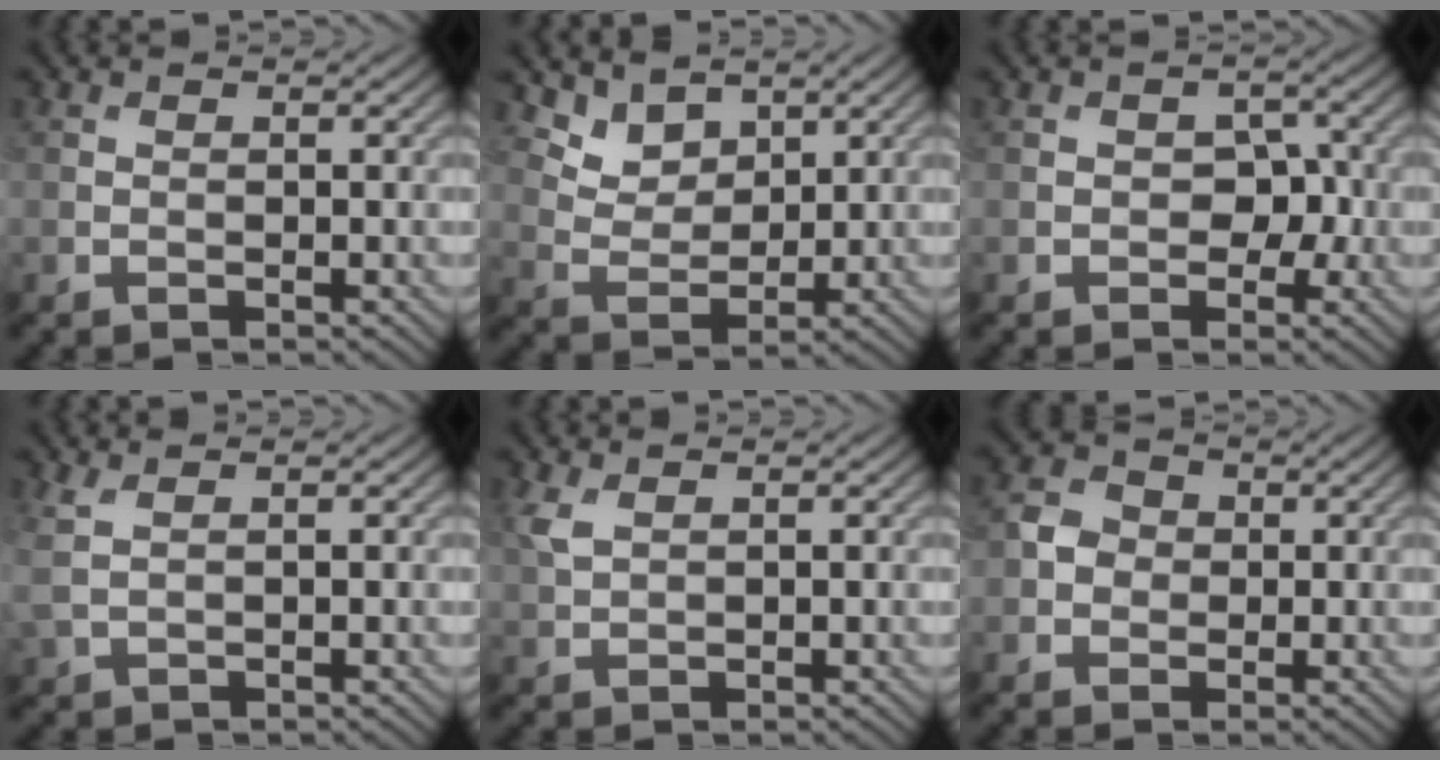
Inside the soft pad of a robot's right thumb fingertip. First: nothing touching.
{"total": 4.8, "force": [3.8, 2.5, 1.5], "torque": [-0.056, -0.024, 0.091]}
{"total": 3.1, "force": [-0.6, 2.3, 2.0], "torque": [-0.029, -0.002, -0.012]}
{"total": 2.3, "force": [1.2, 0.8, 1.8], "torque": [-0.056, 0.004, 0.027]}
{"total": 2.1, "force": [1.1, 1.0, 1.5], "torque": [-0.047, 0.003, 0.026]}
{"total": 3.0, "force": [-0.2, 2.7, 1.2], "torque": [-0.026, 0.004, -0.010]}